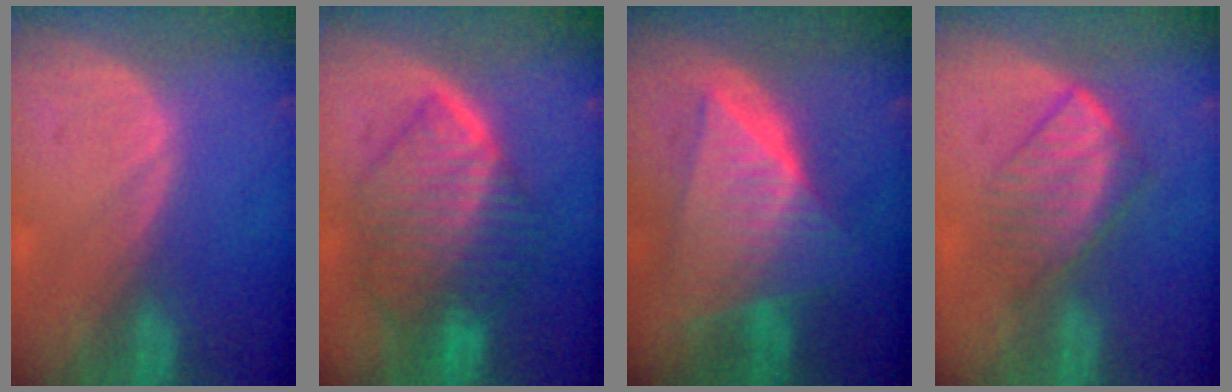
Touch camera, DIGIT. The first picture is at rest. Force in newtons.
{"total": 10.5, "press": 10.4, "slide": 1.0}
{"total": 10.0, "press": 10.0, "slide": 0.7}
{"total": 6.5, "press": 5.9, "slide": 2.8}